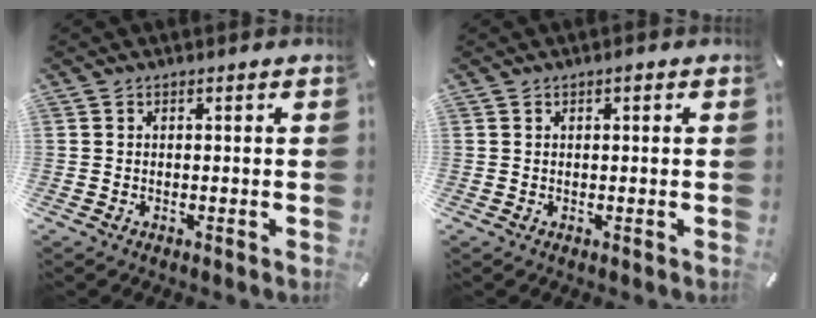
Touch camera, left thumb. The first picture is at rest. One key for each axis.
{"total": 0.8, "fx": 0.3, "fy": 0.4, "fz": 0.7, "tx": -0.013, "ty": 0.004, "tz": 0.005}